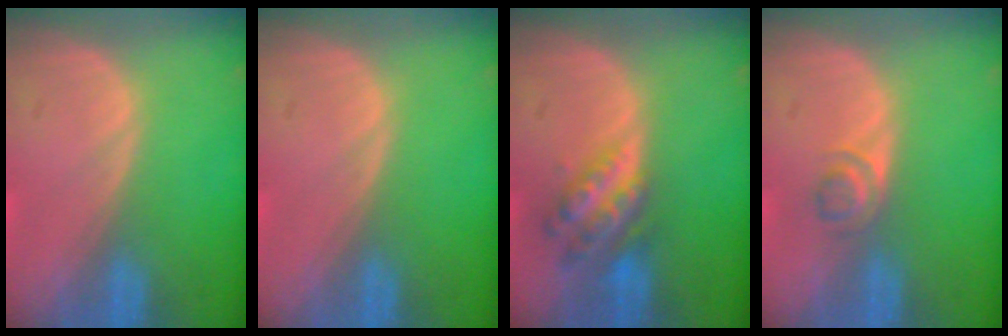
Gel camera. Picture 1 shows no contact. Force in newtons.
{"total": 0.0}
{"total": 6.2, "press": 5.4, "slide": 3.0}
{"total": 2.3, "press": 2.1, "slide": 1.0}